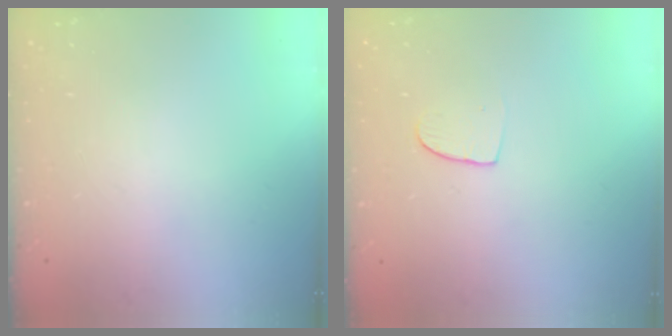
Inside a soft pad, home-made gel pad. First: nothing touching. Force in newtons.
{"total": 6.3, "press": 6.2, "slide": 0.6}